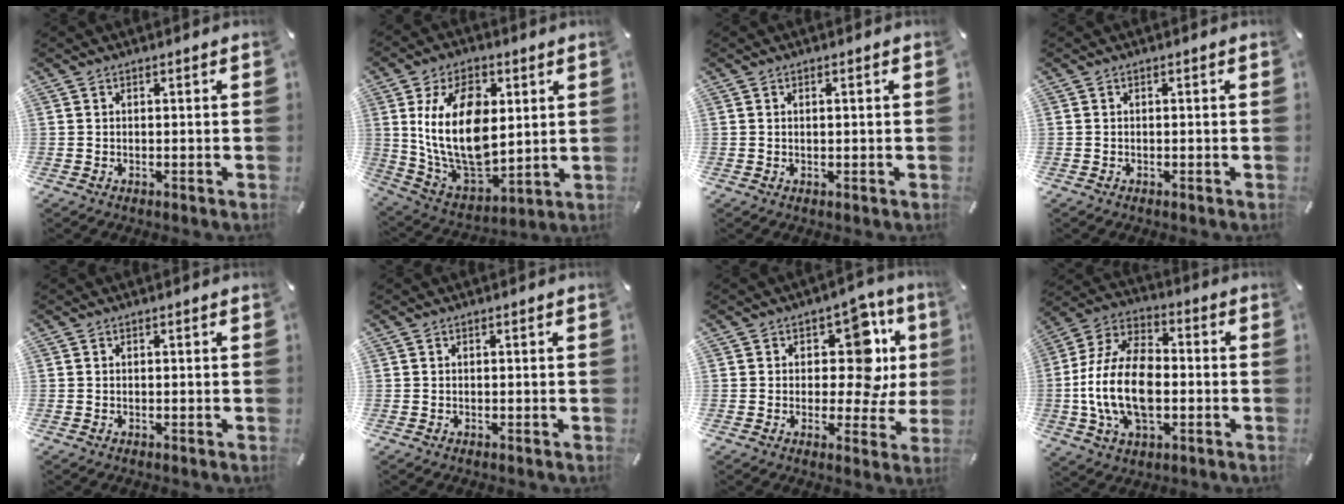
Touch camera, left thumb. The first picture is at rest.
{"total": 19.9, "force": [4.1, 12.6, 14.9], "torque": [-0.319, -0.017, 0.070]}
{"total": 0.8, "force": [0.2, 0.2, 0.8], "torque": [-0.014, 0.001, 0.003]}
{"total": 0.0}
{"total": 0.0}
{"total": 0.0}
{"total": 14.9, "force": [4.6, 9.0, 11.0], "torque": [-0.130, -0.034, 0.078]}
{"total": 17.4, "force": [-3.2, 11.0, 13.1], "torque": [-0.293, 0.006, -0.063]}